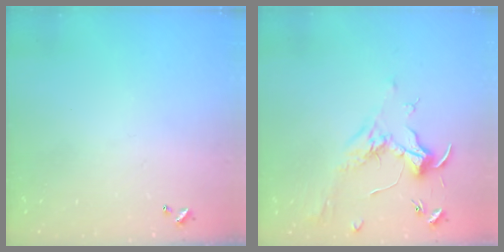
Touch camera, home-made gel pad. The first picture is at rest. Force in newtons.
{"total": 1.8, "press": 1.6, "slide": 0.9}